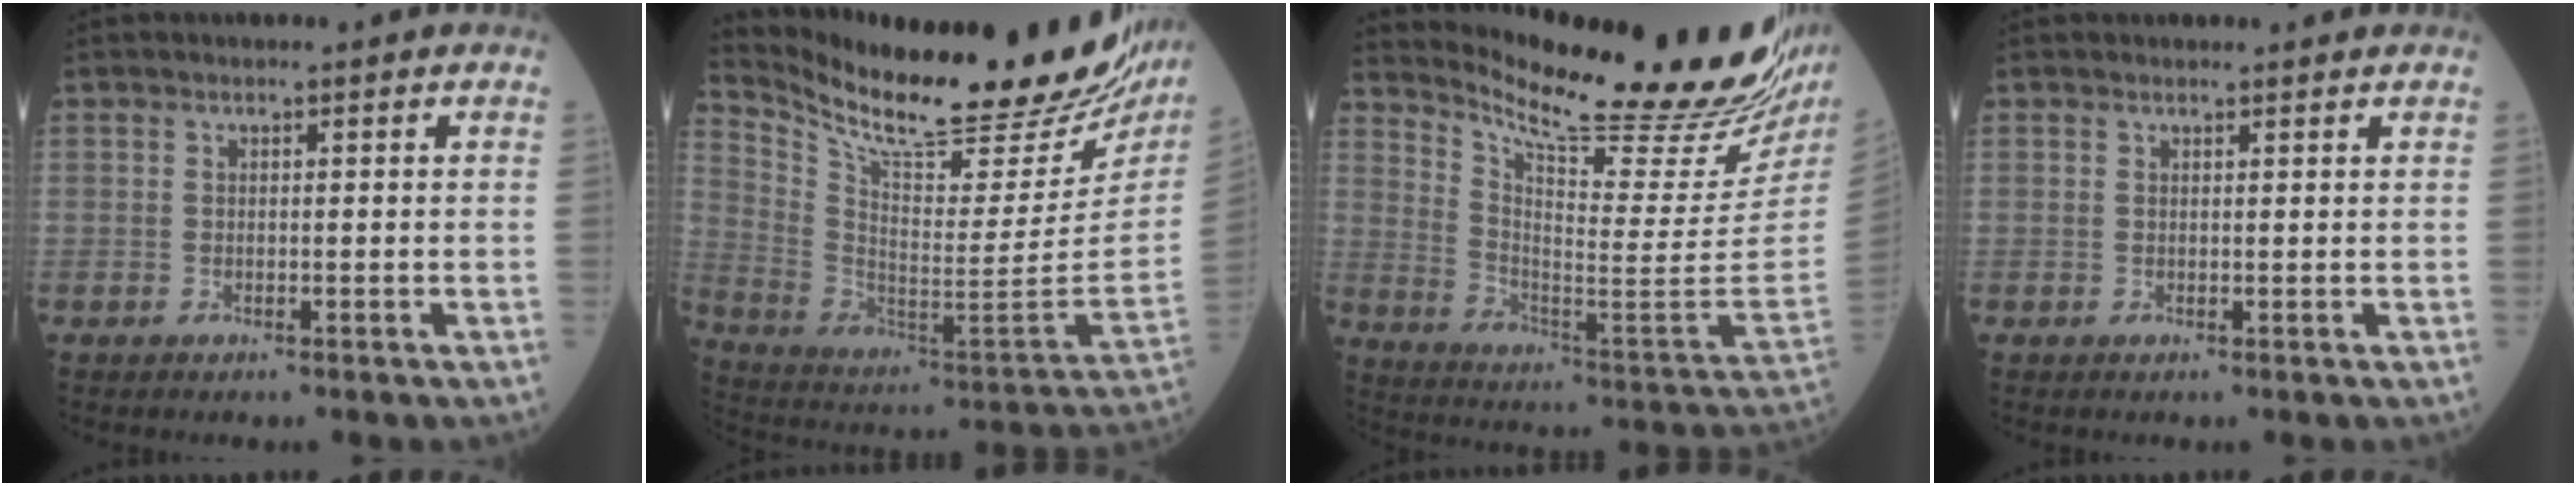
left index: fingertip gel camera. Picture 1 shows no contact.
{"total": 29.6, "force": [24.8, 5.7, 15.0], "torque": [-0.263, -0.075, 0.358]}
{"total": 27.0, "force": [23.4, 0.5, 13.4], "torque": [-0.224, -0.110, 0.328]}
{"total": 1.3, "force": [1.2, 0.2, 0.2], "torque": [-0.009, 0.005, 0.016]}